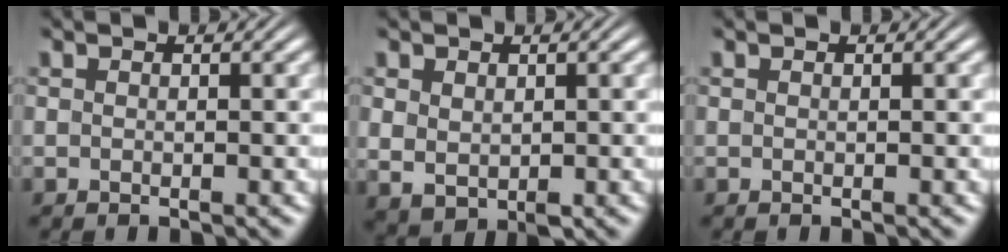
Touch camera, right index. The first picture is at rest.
{"total": 2.6, "force": [0.2, 1.9, 1.7], "torque": [-0.038, -0.016, 0.021]}
{"total": 0.0}